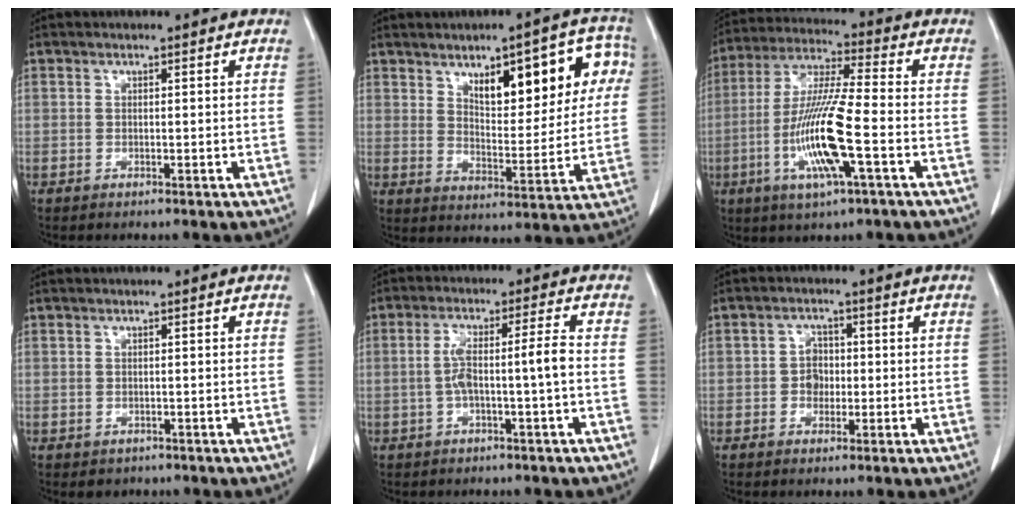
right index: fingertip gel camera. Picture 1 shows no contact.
{"total": 14.5, "force": [5.8, 5.2, 12.3], "torque": [-0.154, 0.026, 0.085]}
{"total": 13.9, "force": [-4.0, 0.8, 13.3], "torque": [-0.272, -0.011, -0.078]}
{"total": 1.4, "force": [-0.8, 1.2, 0.2], "torque": [-0.004, 0.001, -0.006]}
{"total": 6.0, "force": [-1.0, 0.0, 5.9], "torque": [-0.117, 0.022, -0.012]}
{"total": 2.9, "force": [-0.4, 2.4, 1.6], "torque": [-0.023, 0.007, -0.009]}